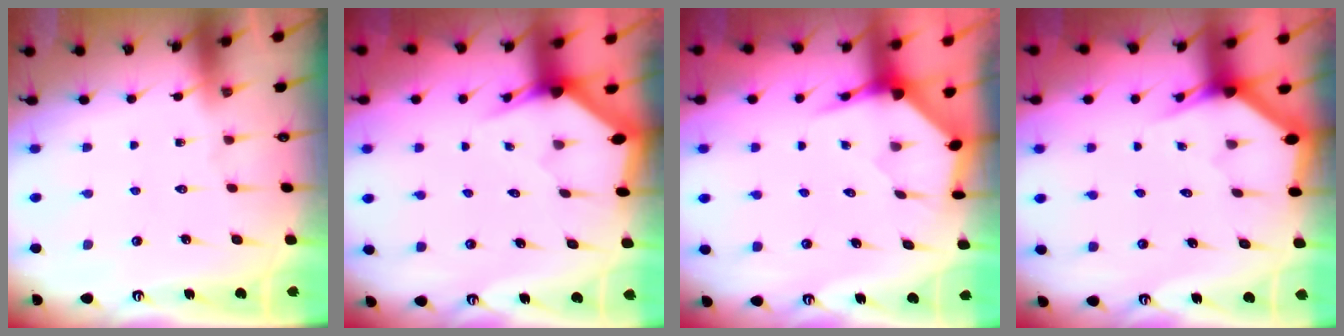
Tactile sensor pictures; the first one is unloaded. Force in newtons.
{"total": 2.8, "press": 2.8, "slide": 0.1}
{"total": 4.0, "press": 3.9, "slide": 0.4}
{"total": 2.7, "press": 2.7, "slide": 0.0}